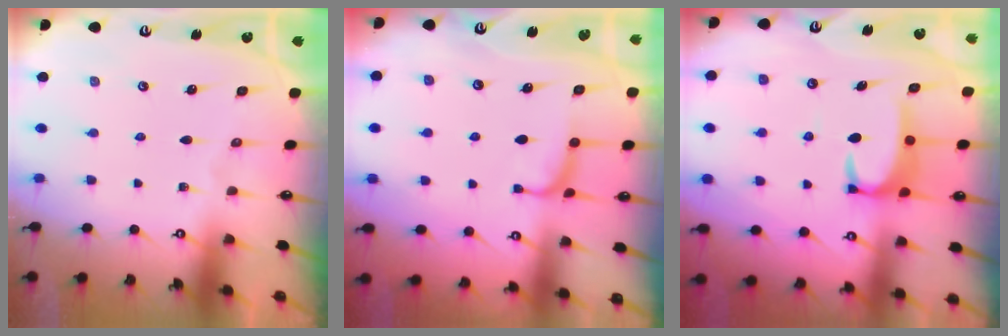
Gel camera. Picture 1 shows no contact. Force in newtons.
{"total": 0.7, "press": 0.3, "slide": 0.7}
{"total": 3.6, "press": 3.5, "slide": 0.9}